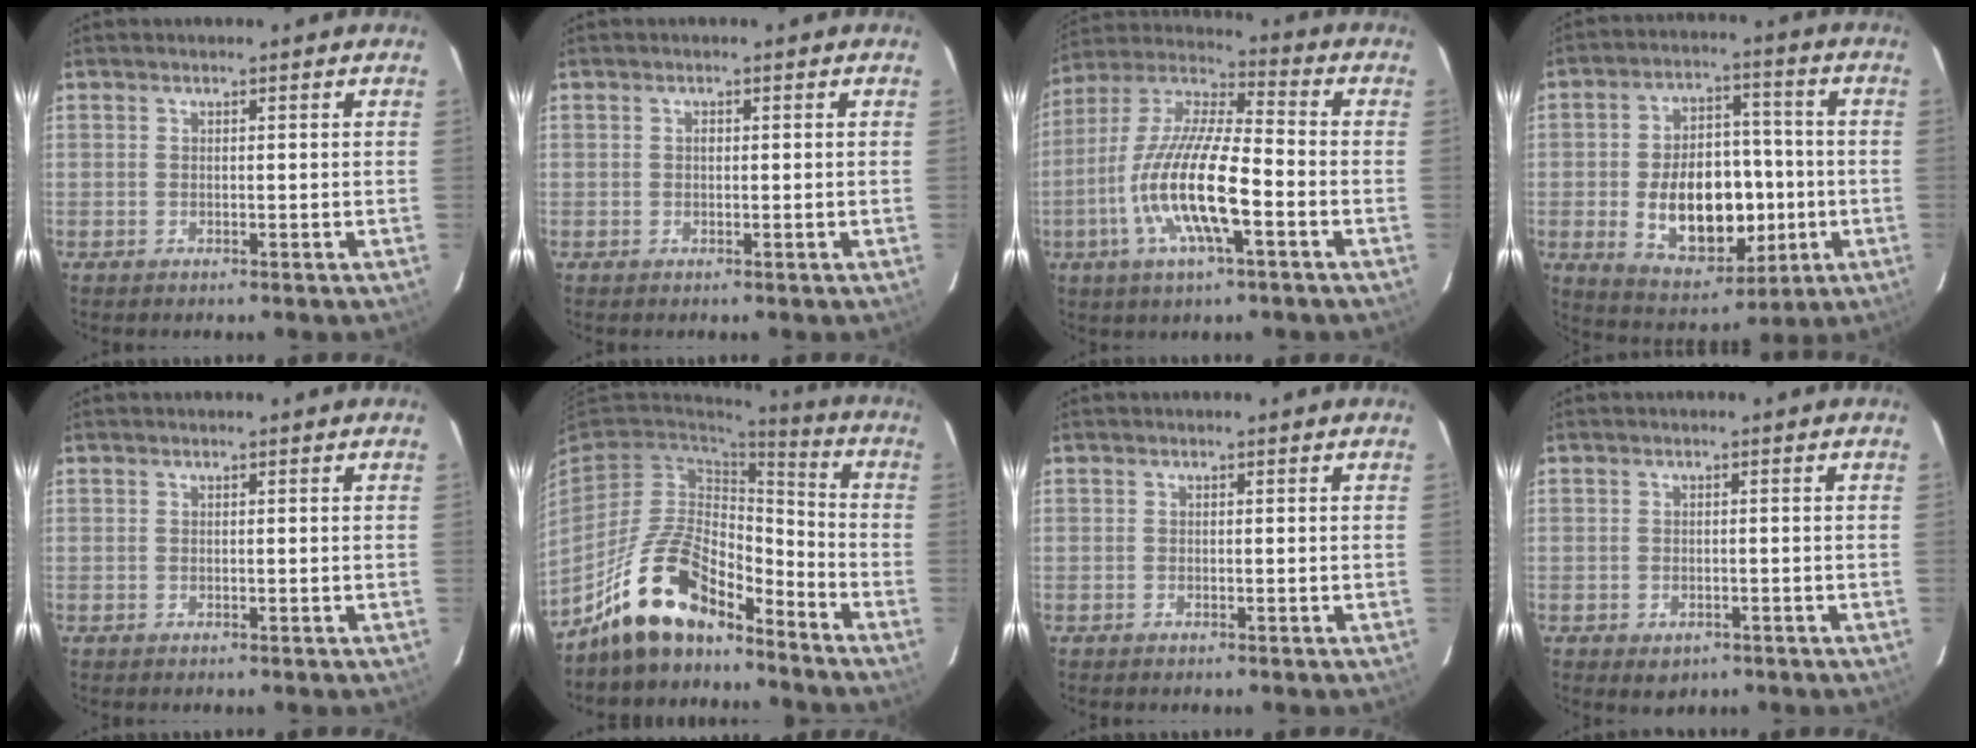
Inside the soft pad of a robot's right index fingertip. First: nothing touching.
{"total": 0.6, "force": [0.0, 0.5, 0.3], "torque": [-0.005, 0.003, 0.001]}
{"total": 17.0, "force": [-5.4, 4.0, 15.6], "torque": [-0.312, -0.009, -0.112]}
{"total": 16.7, "force": [-2.9, 10.4, 12.8], "torque": [-0.240, 0.015, -0.020]}
{"total": 0.0}
{"total": 15.6, "force": [-11.8, 6.1, 8.1], "torque": [-0.174, 0.013, -0.213]}
{"total": 0.0}
{"total": 3.1, "force": [-1.6, 2.2, 1.4], "torque": [-0.027, -0.004, -0.015]}